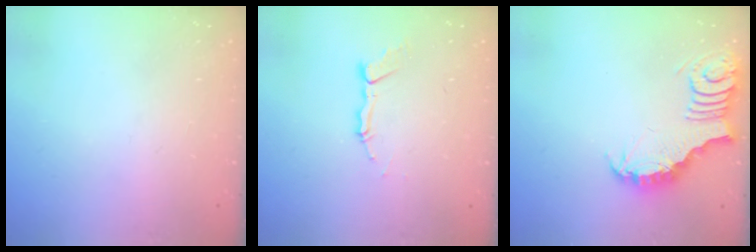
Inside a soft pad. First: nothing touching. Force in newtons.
{"total": 4.9, "press": 4.9, "slide": 0.3}
{"total": 3.8, "press": 3.7, "slide": 0.6}